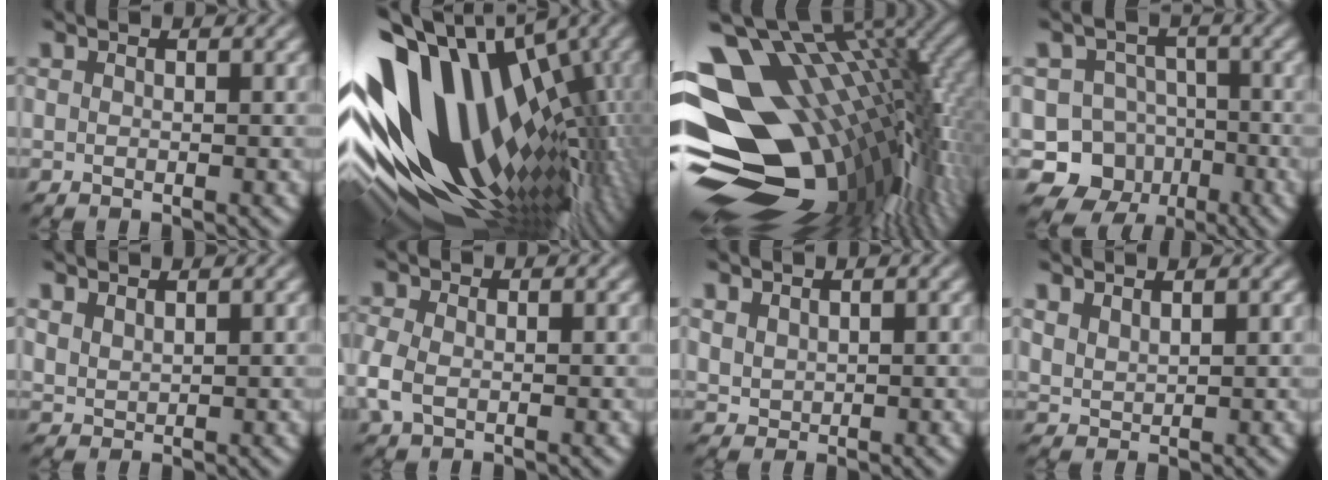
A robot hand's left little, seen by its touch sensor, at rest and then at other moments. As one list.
[{"total": 17.7, "force": [-0.7, 10.5, 14.3], "torque": [-0.247, -0.004, -0.018]}, {"total": 18.4, "force": [0.4, 10.5, 15.1], "torque": [-0.225, 0.006, 0.013]}, {"total": 7.8, "force": [-3.9, 6.5, 1.8], "torque": [-0.010, 0.006, -0.088]}, {"total": 1.2, "force": [1.1, 0.3, 0.4], "torque": [-0.012, 0.005, 0.026]}, {"total": 2.7, "force": [-0.7, 1.8, 1.8], "torque": [-0.055, -0.004, -0.019]}, {"total": 1.2, "force": [0.7, 0.7, 0.5], "torque": [-0.016, -0.002, 0.017]}, {"total": 1.6, "force": [1.4, 0.4, 0.6], "torque": [-0.015, 0.005, 0.032]}]